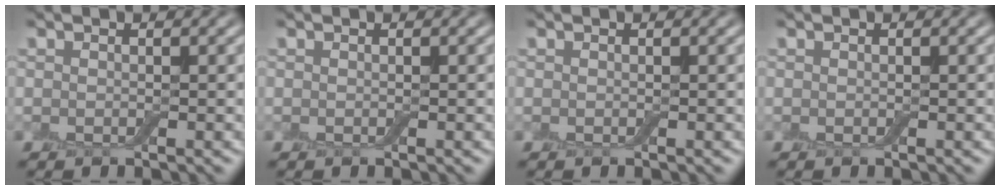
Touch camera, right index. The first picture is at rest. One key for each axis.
{"total": 0.0}
{"total": 0.0}
{"total": 0.0}